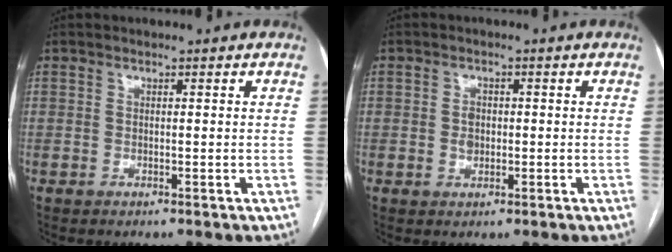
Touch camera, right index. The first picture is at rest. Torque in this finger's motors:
{"motor_torque": [0.58, 0.27, 0.07, 0.03]}